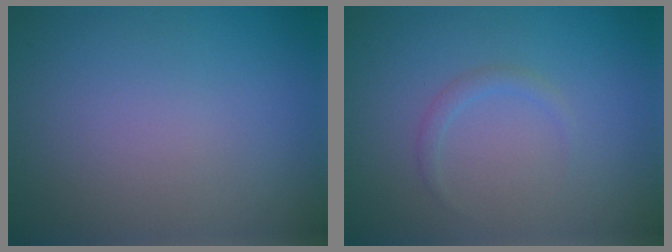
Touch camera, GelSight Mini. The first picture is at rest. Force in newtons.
{"total": 1.0, "press": 1.0, "slide": 0.0}